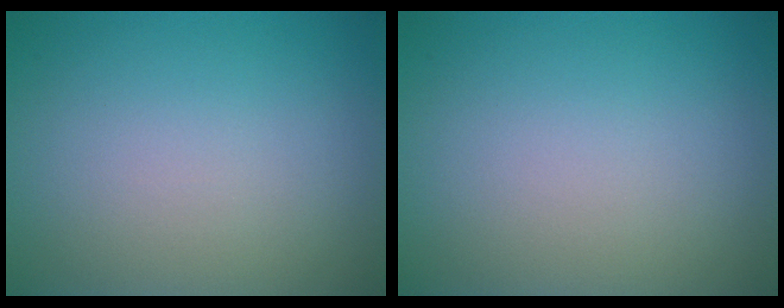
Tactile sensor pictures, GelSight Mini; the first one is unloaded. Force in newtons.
{"total": 0.0}